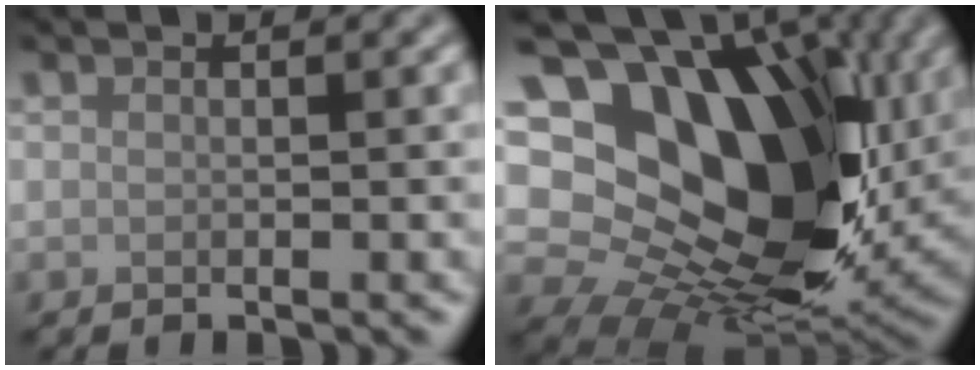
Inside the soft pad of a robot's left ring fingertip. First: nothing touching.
{"total": 19.5, "force": [4.9, 13.5, 13.2], "torque": [-0.207, 0.014, 0.109]}